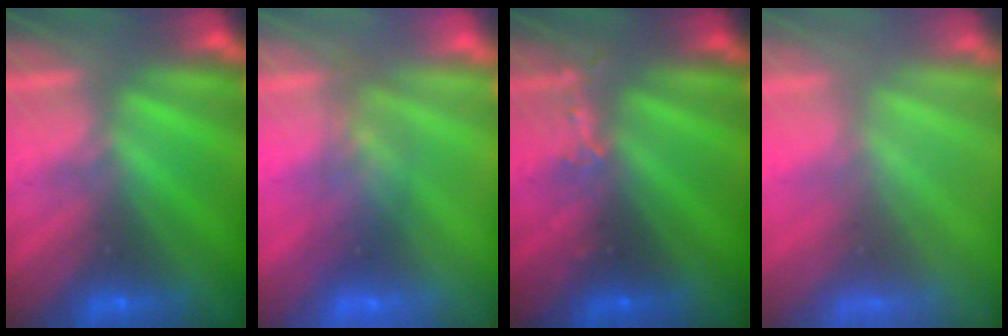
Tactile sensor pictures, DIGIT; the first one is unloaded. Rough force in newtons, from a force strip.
{"total": 2.7}
{"total": 2.6}
{"total": 8.6}